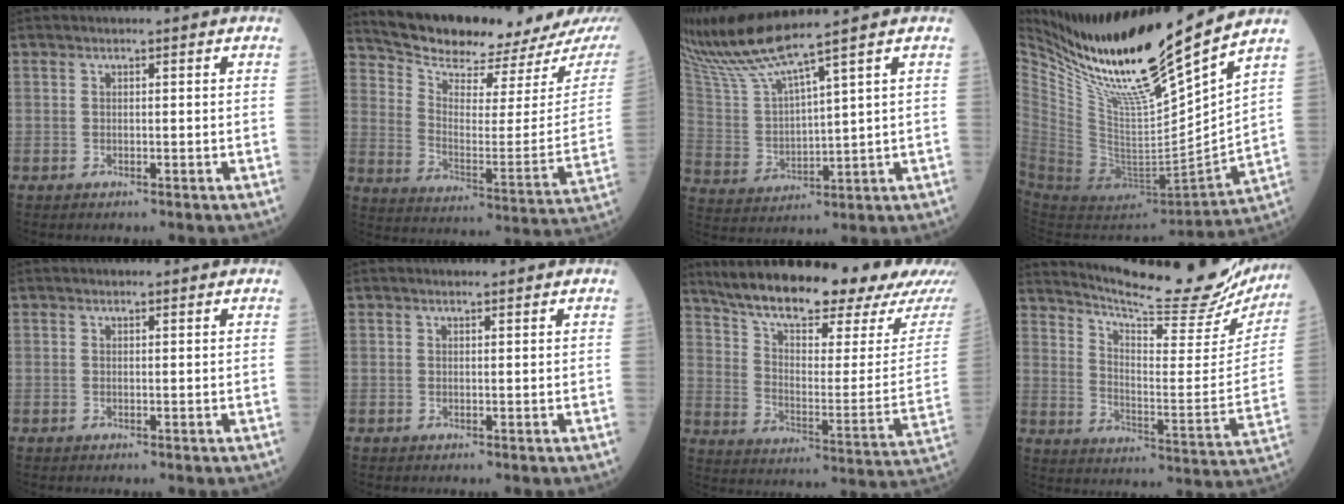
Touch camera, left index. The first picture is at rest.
{"total": 18.6, "force": [17.1, 1.8, 7.0], "torque": [-0.121, -0.069, 0.250]}
{"total": 9.8, "force": [8.4, -2.3, 4.4], "torque": [-0.108, -0.005, 0.178]}
{"total": 21.7, "force": [18.4, -0.3, 11.4], "torque": [-0.203, -0.067, 0.336]}
{"total": 0.8, "force": [0.8, 0.1, 0.2], "torque": [-0.005, 0.009, 0.009]}
{"total": 1.5, "force": [1.3, 0.0, 0.7], "torque": [-0.007, 0.008, 0.017]}
{"total": 24.4, "force": [20.1, 4.1, 13.1], "torque": [-0.208, -0.028, 0.277]}
{"total": 23.2, "force": [21.3, 3.1, 8.8], "torque": [-0.145, -0.070, 0.278]}